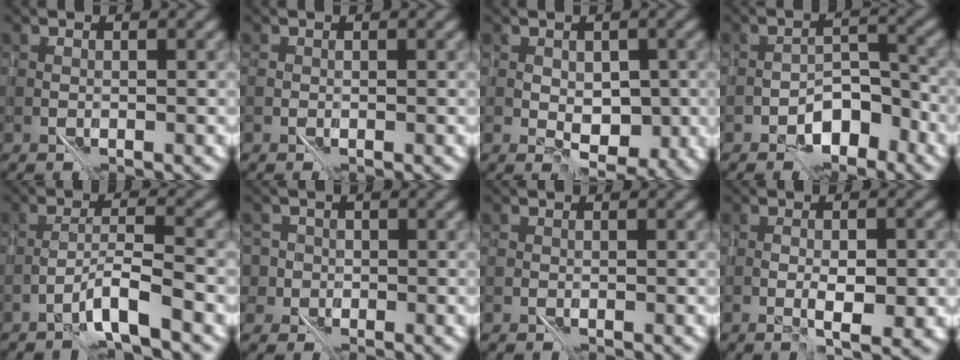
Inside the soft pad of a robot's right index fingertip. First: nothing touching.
{"total": 0.0}
{"total": 2.7, "force": [0.4, 1.7, 2.1], "torque": [-0.026, -0.005, 0.010]}
{"total": 4.5, "force": [-3.1, 2.1, 2.4], "torque": [-0.018, 0.012, -0.054]}
{"total": 3.0, "force": [-2.1, -0.4, 2.1], "torque": [-0.037, 0.015, -0.048]}
{"total": 4.0, "force": [-0.1, 3.9, 1.2], "torque": [0.000, 0.022, -0.037]}
{"total": 0.0}
{"total": 2.5, "force": [-0.1, 0.7, 2.4], "torque": [-0.038, -0.001, 0.001]}